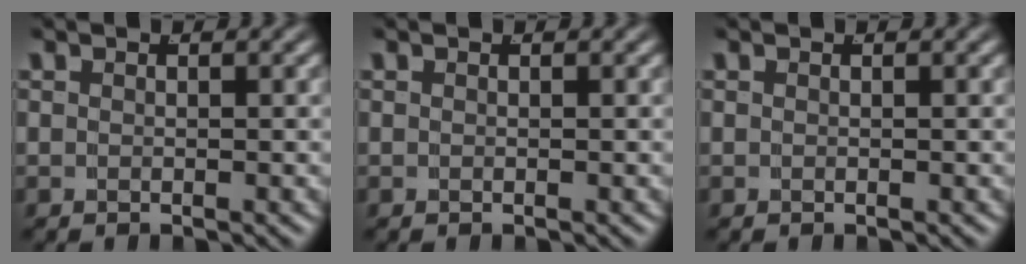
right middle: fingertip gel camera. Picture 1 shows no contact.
{"total": 0.0}
{"total": 0.0}